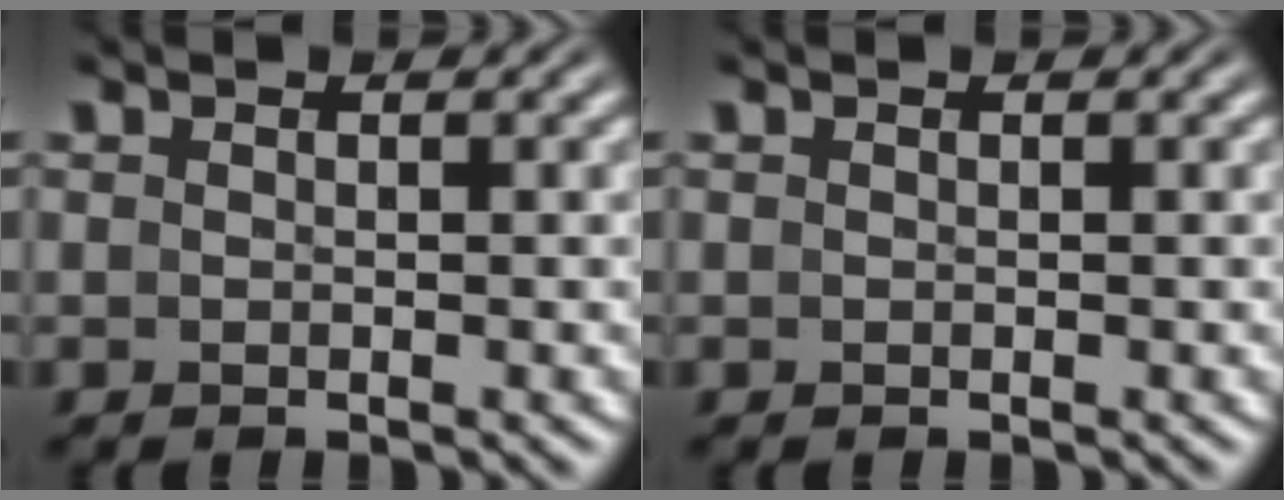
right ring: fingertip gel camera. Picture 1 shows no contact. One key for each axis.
{"total": 0.0}